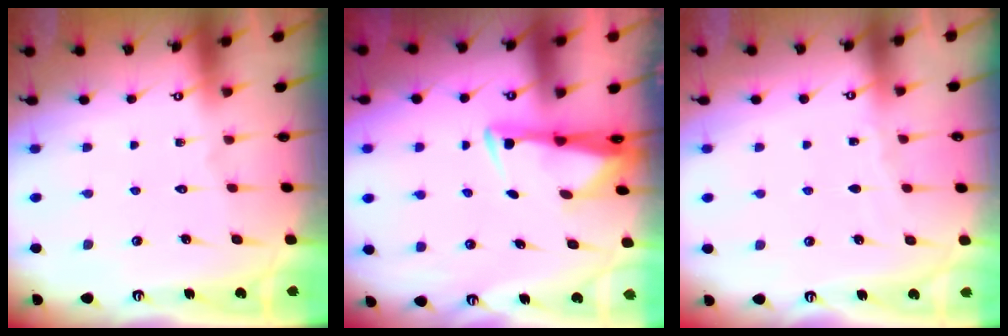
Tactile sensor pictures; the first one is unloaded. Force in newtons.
{"total": 2.9, "press": 2.8, "slide": 0.9}
{"total": 2.5, "press": 2.5, "slide": 0.4}